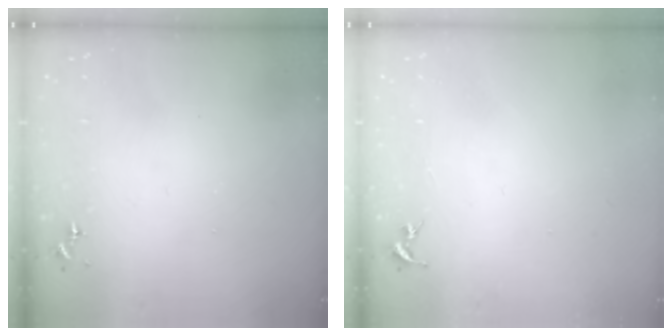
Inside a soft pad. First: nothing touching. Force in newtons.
{"total": 0.0}